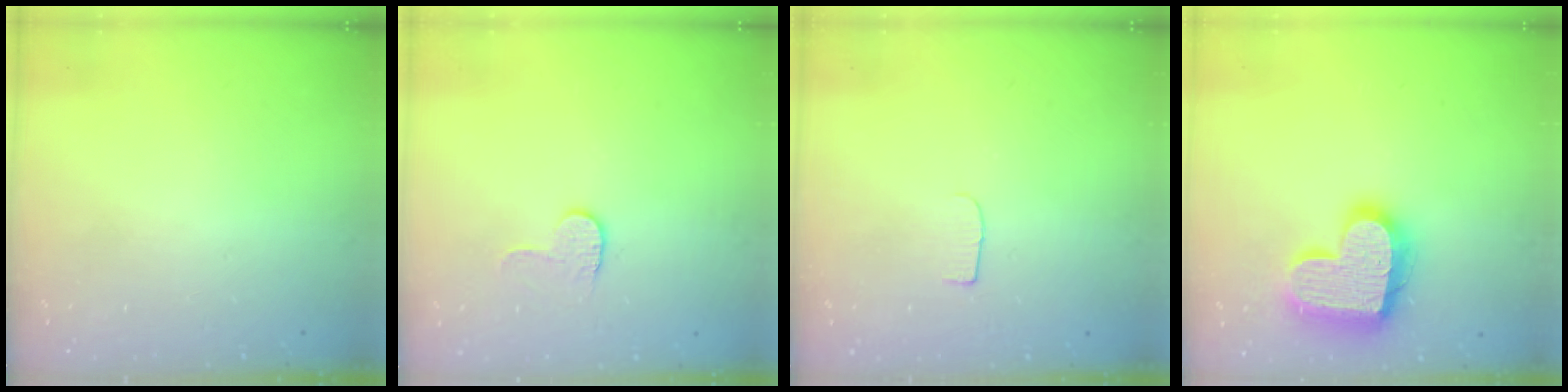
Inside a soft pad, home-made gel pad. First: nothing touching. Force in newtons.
{"total": 3.8, "press": 3.8, "slide": 0.4}
{"total": 4.5, "press": 4.4, "slide": 0.5}
{"total": 20.3, "press": 20.3, "slide": 1.4}